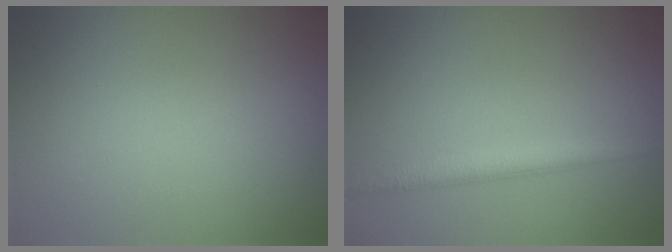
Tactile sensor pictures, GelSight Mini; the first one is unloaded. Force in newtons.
{"total": 2.5, "press": 2.5, "slide": 0.0}